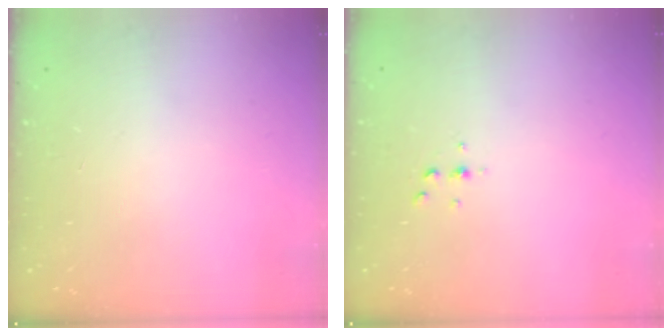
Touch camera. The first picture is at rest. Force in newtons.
{"total": 2.5, "press": 2.4, "slide": 0.2}